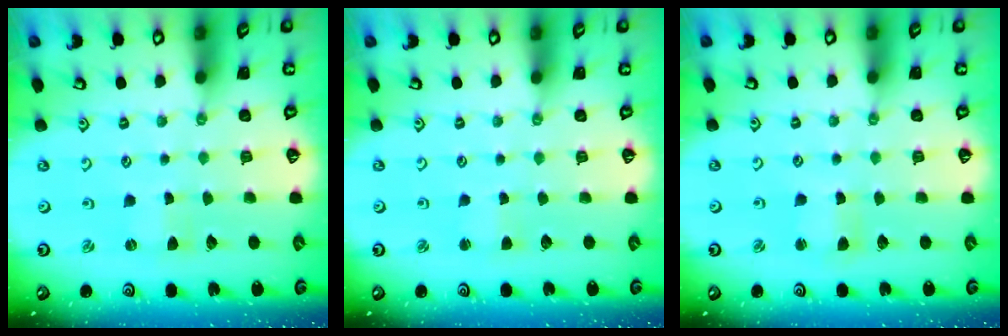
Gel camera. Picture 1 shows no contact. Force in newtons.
{"total": 1.8, "press": 1.8, "slide": 0.3}
{"total": 2.7, "press": 2.7, "slide": 0.3}